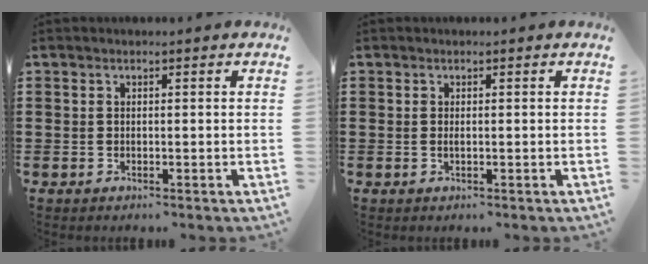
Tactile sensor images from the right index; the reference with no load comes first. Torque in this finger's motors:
{"motor_torque": [2.14, 0.00, 0.07, 0.04]}